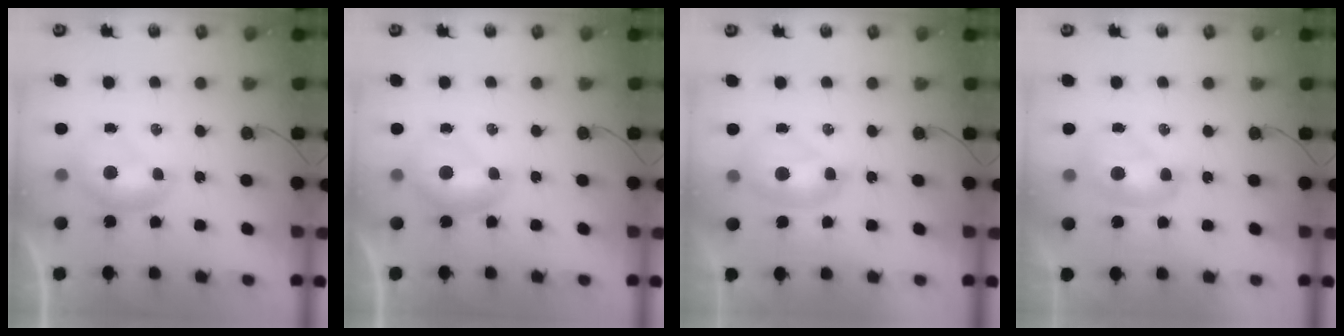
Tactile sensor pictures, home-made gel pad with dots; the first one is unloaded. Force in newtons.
{"total": 0.6, "press": 0.5, "slide": 0.3}
{"total": 2.6, "press": 2.5, "slide": 0.5}
{"total": 2.1, "press": 2.1, "slide": 0.2}